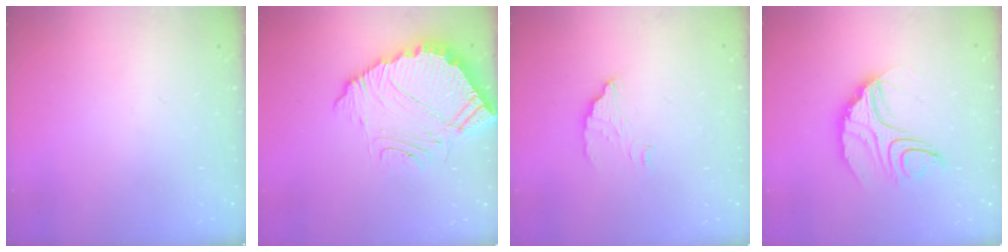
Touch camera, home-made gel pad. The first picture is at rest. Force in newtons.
{"total": 12.9, "press": 12.9, "slide": 1.1}
{"total": 4.0, "press": 4.0, "slide": 0.1}
{"total": 10.4, "press": 10.4, "slide": 0.8}